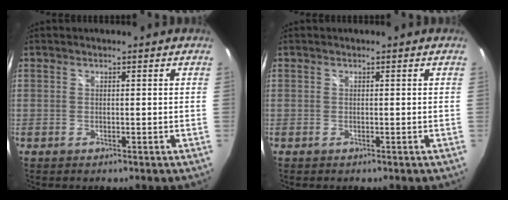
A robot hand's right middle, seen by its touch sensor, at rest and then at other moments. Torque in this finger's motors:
{"motor_torque": [0.08, -0.15, 0.00, 0.01]}